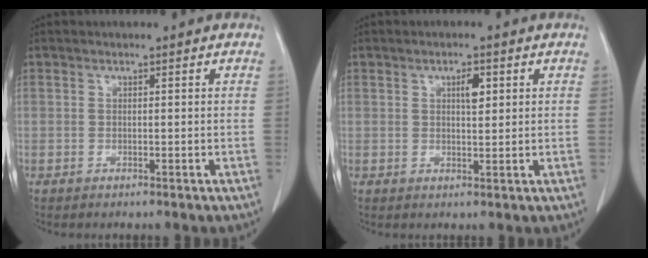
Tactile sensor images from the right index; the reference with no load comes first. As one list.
[{"total": 2.6, "force": [1.0, 0.9, 2.2], "torque": [-0.039, 0.000, 0.016]}]